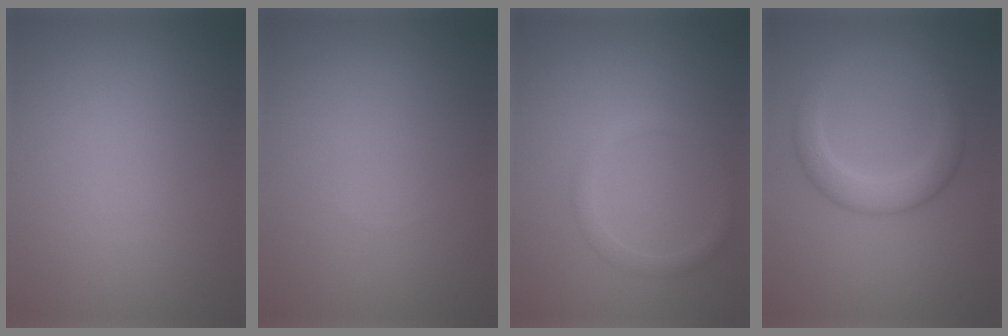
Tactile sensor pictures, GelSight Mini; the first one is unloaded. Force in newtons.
{"total": 0.0}
{"total": 1.5, "press": 1.5, "slide": 0.0}
{"total": 3.3, "press": 3.3, "slide": 0.1}